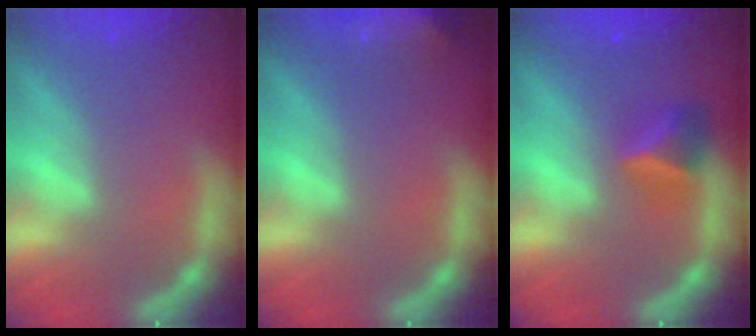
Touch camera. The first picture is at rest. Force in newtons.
{"total": 7.9}
{"total": 2.9}